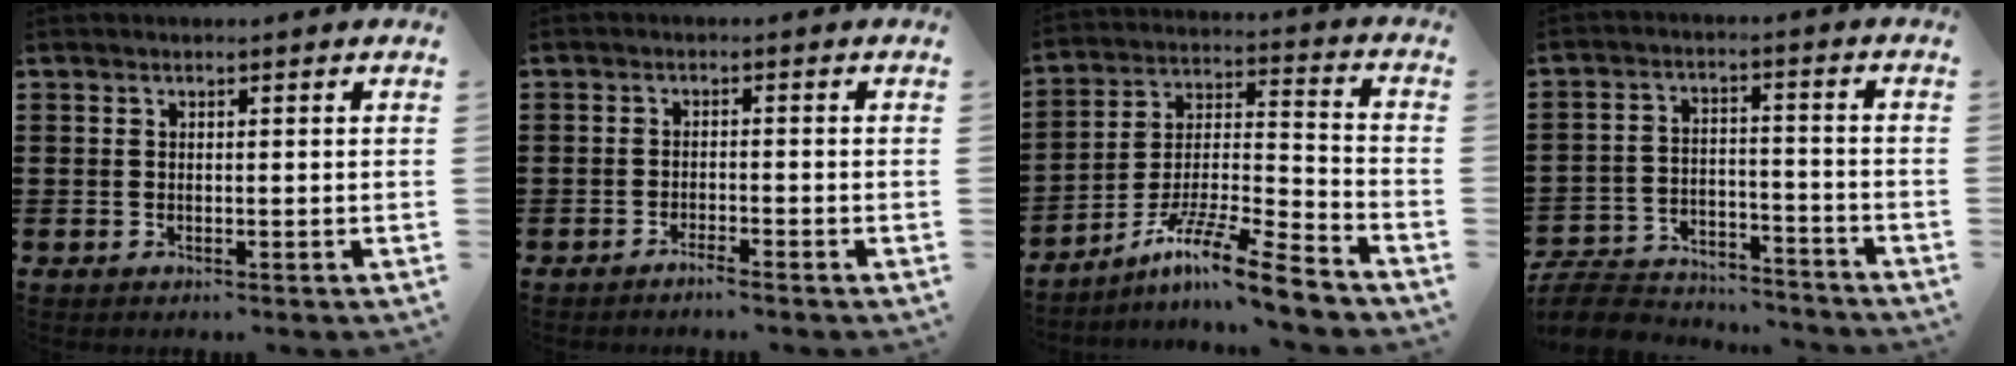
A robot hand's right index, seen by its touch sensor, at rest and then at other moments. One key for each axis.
{"total": 1.6, "fx": -1.5, "fy": -0.2, "fz": 0.6, "tx": -0.010, "ty": 0.001, "tz": -0.028}
{"total": 11.4, "fx": -9.2, "fy": 0.8, "fz": 6.8, "tx": -0.114, "ty": 0.016, "tz": -0.178}
{"total": 7.9, "fx": -7.6, "fy": 1.5, "fz": 1.8, "tx": -0.045, "ty": 0.015, "tz": -0.150}